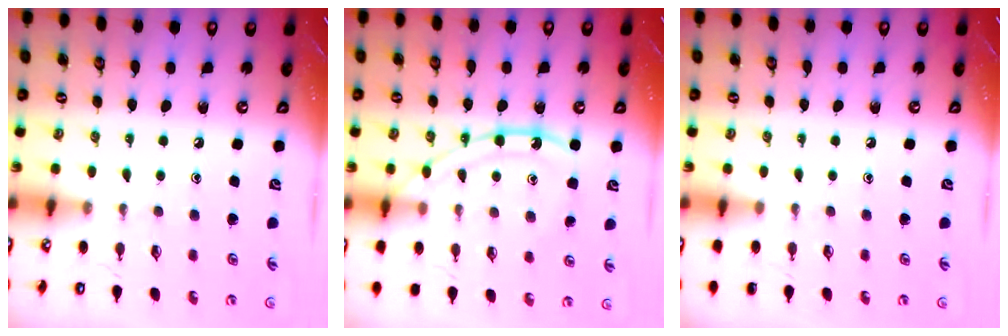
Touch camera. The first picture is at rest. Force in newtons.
{"total": 14.0, "press": 13.9, "slide": 1.3}
{"total": 0.0}